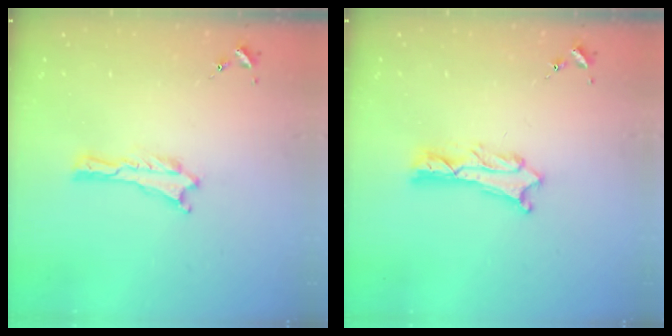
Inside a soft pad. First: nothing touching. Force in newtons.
{"total": 2.0, "press": 2.0, "slide": 0.2}